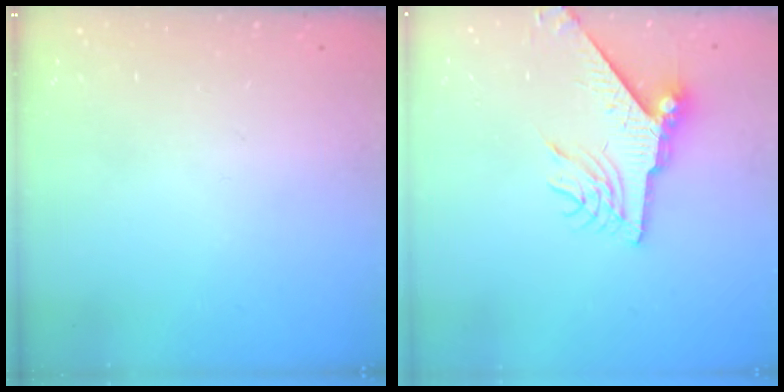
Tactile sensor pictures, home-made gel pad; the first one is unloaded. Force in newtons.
{"total": 9.2, "press": 9.1, "slide": 0.9}